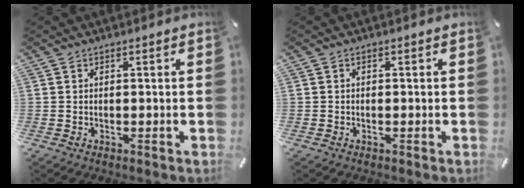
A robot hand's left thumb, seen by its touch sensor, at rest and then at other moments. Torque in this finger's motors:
{"motor_torque": [-0.28, -0.30, -0.02, 0.17, -0.02]}